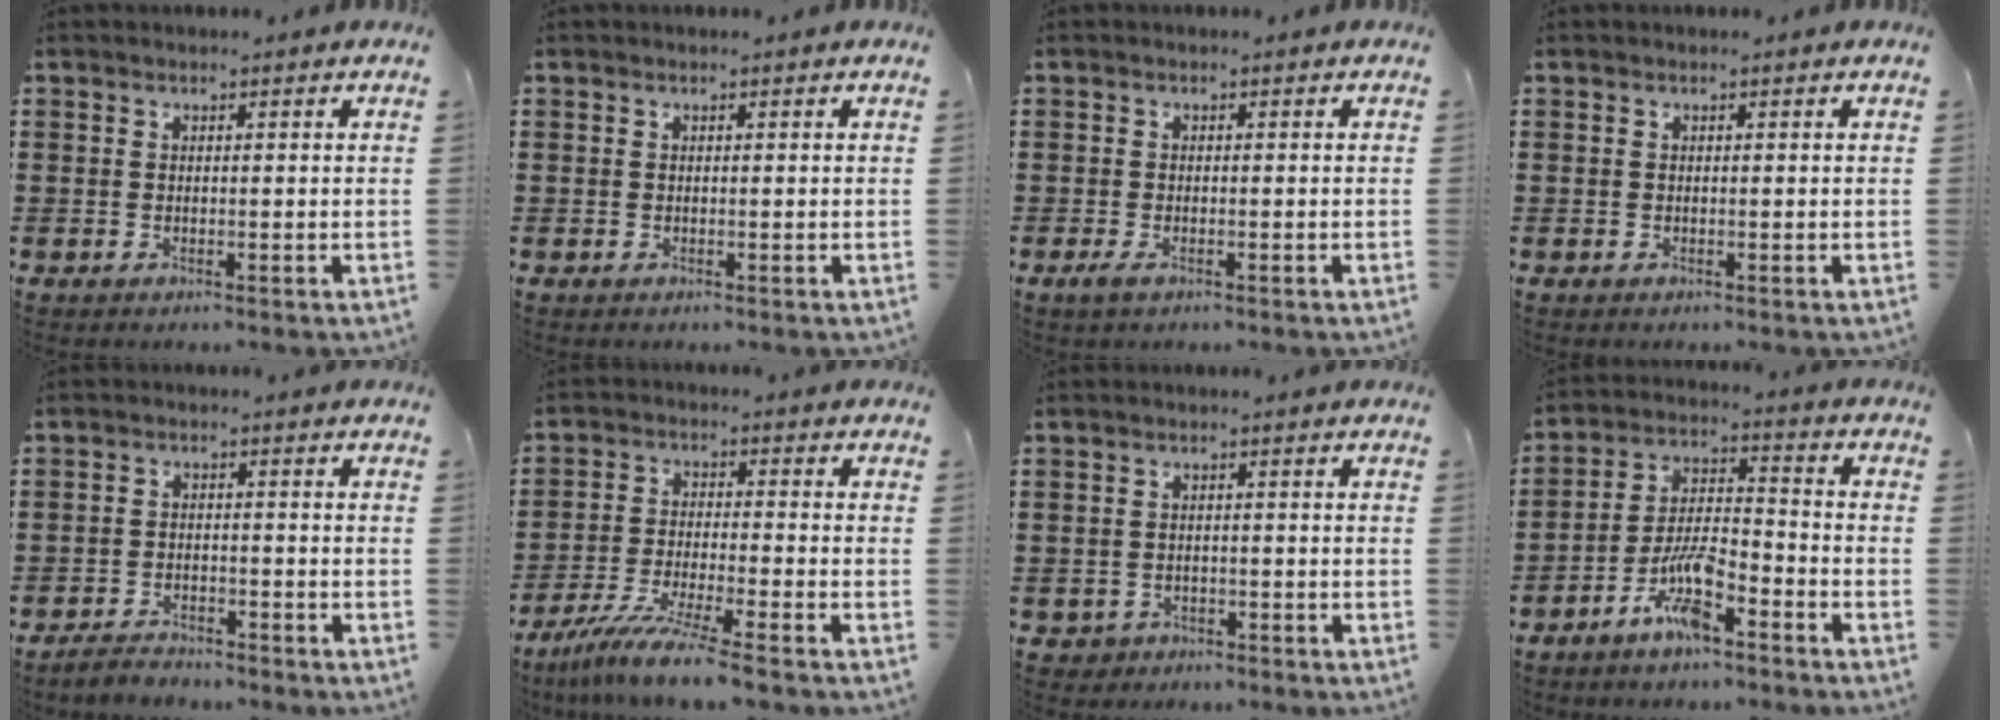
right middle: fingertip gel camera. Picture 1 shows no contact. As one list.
[{"total": 0.0}, {"total": 1.4, "force": [-0.7, 0.6, 1.0], "torque": [-0.028, -0.003, -0.016]}, {"total": 0.0}, {"total": 2.8, "force": [-2.7, 0.6, 0.0], "torque": [-0.008, 0.003, -0.058]}, {"total": 7.6, "force": [-6.6, -0.7, 3.6], "torque": [-0.079, -0.019, -0.129]}, {"total": 1.5, "force": [-1.2, 0.9, -0.1], "torque": [-0.004, 0.002, -0.030]}, {"total": 7.8, "force": [-5.2, 2.1, 5.5], "torque": [-0.125, 0.000, -0.099]}]